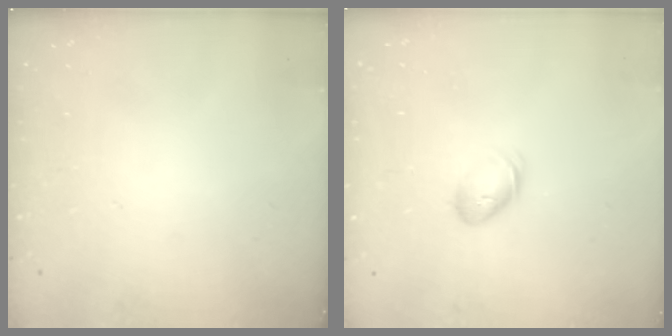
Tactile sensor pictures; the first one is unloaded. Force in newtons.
{"total": 7.4, "press": 7.3, "slide": 1.2}